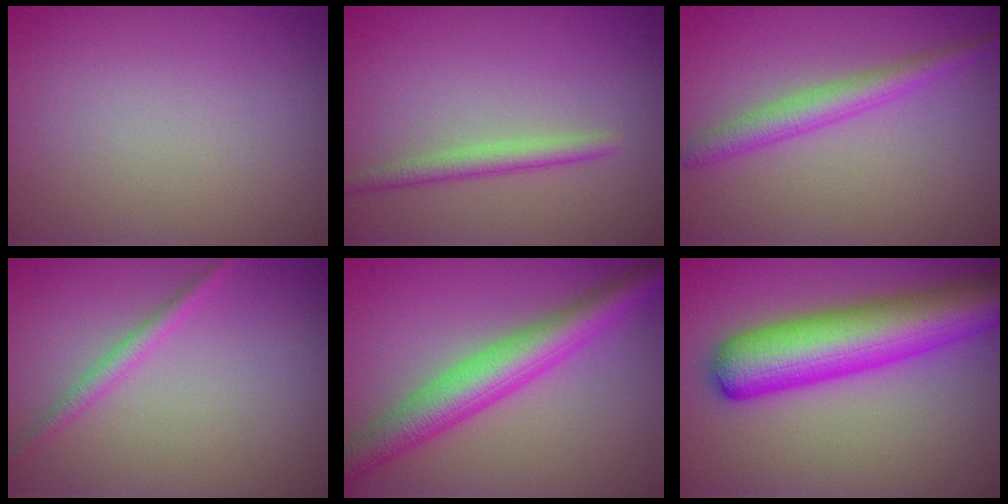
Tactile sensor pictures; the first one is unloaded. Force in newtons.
{"total": 1.9, "press": 1.9, "slide": 0.0}
{"total": 2.6, "press": 2.6, "slide": 0.0}
{"total": 1.4, "press": 1.4, "slide": 0.0}
{"total": 5.9, "press": 5.9, "slide": 0.1}
{"total": 9.0, "press": 9.0, "slide": 0.3}